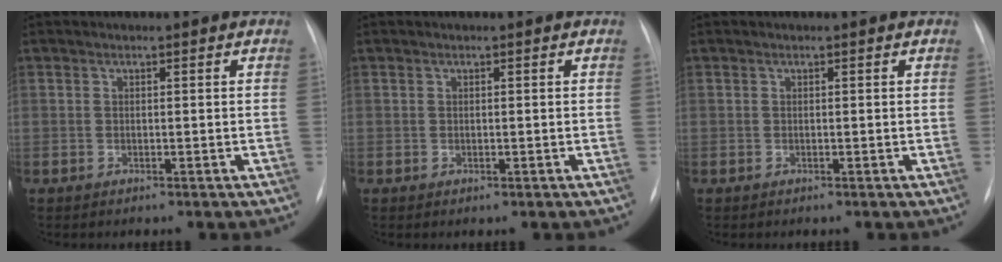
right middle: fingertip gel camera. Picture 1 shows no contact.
{"total": 0.0}
{"total": 0.0}